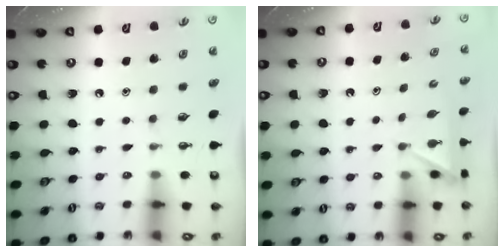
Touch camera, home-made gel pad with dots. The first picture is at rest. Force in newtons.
{"total": 3.1, "press": 3.1, "slide": 0.5}